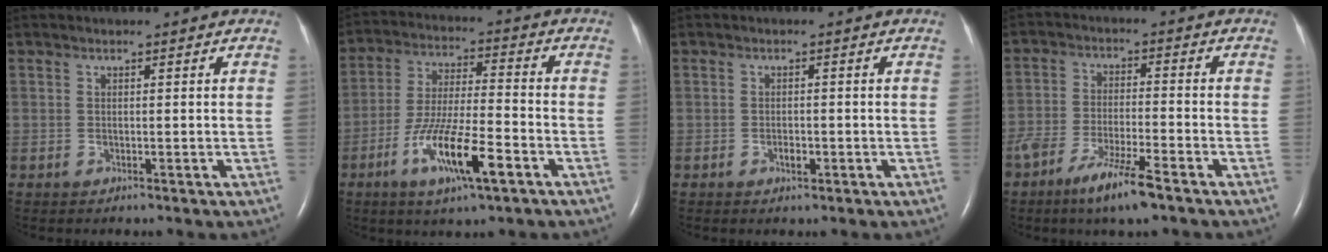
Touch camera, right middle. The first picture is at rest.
{"total": 12.2, "force": [-5.7, 1.7, 10.6], "torque": [-0.205, -0.013, -0.103]}
{"total": 1.4, "force": [-0.6, 0.7, 1.0], "torque": [-0.019, 0.001, -0.009]}
{"total": 8.5, "force": [-5.8, 0.7, 6.2], "torque": [-0.123, -0.018, -0.107]}